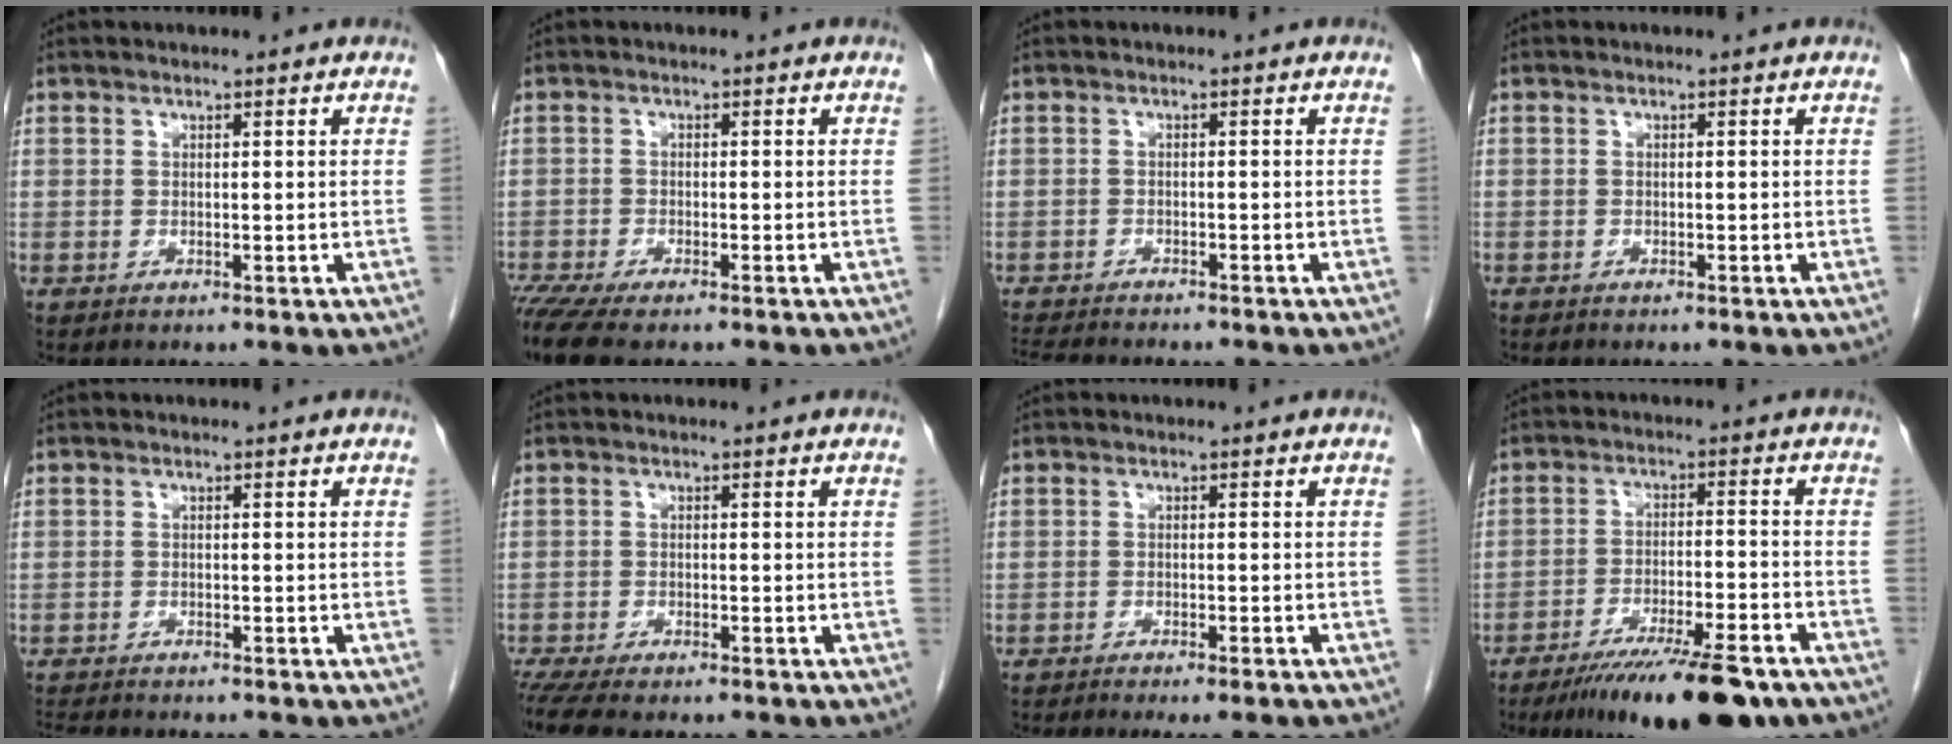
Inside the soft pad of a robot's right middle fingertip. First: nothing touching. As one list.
[{"total": 7.9, "force": [-6.3, 1.6, 4.5], "torque": [-0.075, -0.012, -0.103]}, {"total": 9.6, "force": [-8.6, 1.6, 4.0], "torque": [-0.062, -0.009, -0.125]}, {"total": 0.7, "force": [-0.6, 0.2, 0.2], "torque": [-0.006, 0.001, -0.009]}, {"total": 8.3, "force": [-7.5, 1.3, 3.4], "torque": [-0.051, -0.007, -0.110]}, {"total": 9.7, "force": [-8.3, 2.1, 4.5], "torque": [-0.070, -0.005, -0.126]}, {"total": 10.0, "force": [-8.8, 1.1, 4.5], "torque": [-0.052, -0.013, -0.112]}, {"total": 15.9, "force": [-12.2, 2.5, 9.9], "torque": [-0.128, -0.014, -0.190]}]